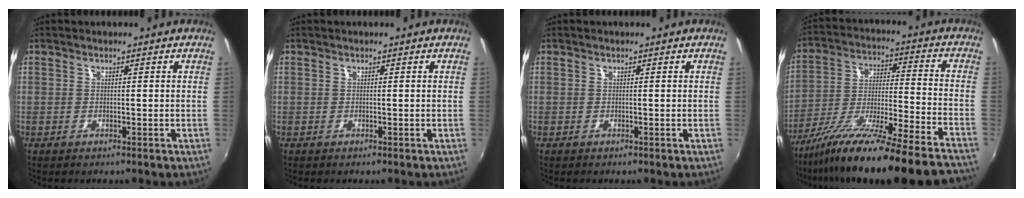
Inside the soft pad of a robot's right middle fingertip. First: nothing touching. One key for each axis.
{"total": 0.0}
{"total": 0.0}
{"total": 24.8, "fx": -21.0, "fy": -0.5, "fz": 13.2, "tx": -0.224, "ty": -0.070, "tz": -0.328}